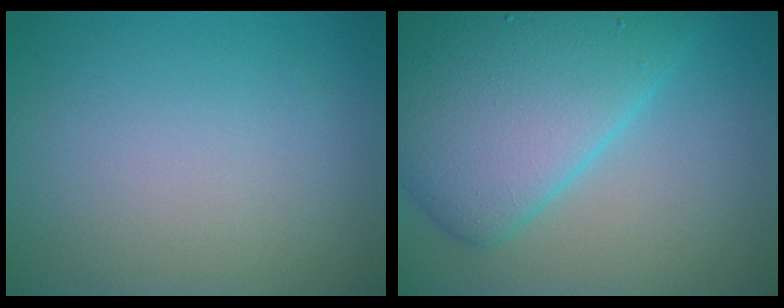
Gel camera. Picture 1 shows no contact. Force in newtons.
{"total": 9.6, "press": 9.6, "slide": 0.4}